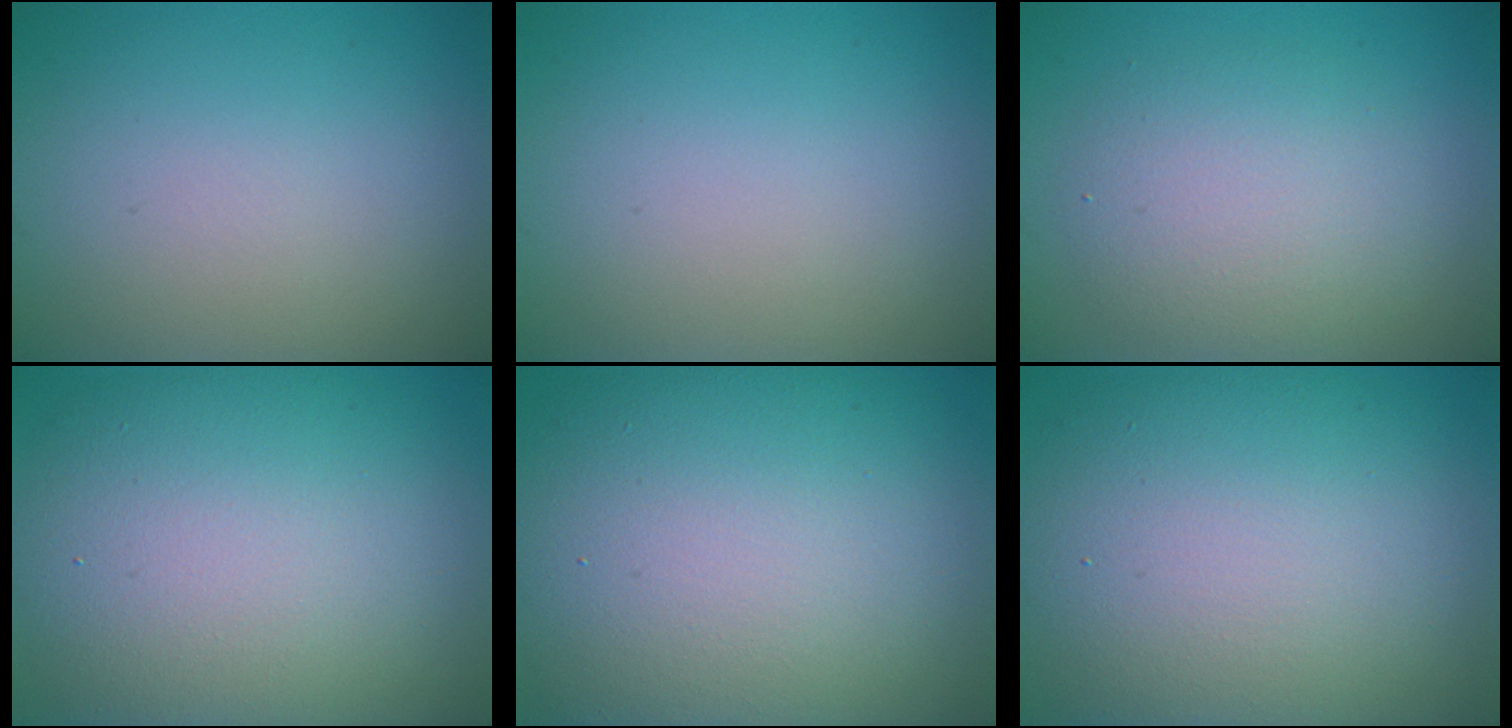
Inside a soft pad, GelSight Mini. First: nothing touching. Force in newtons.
{"total": 0.0}
{"total": 4.5, "press": 4.5, "slide": 0.3}
{"total": 13.4, "press": 13.3, "slide": 0.8}
{"total": 15.6, "press": 15.6, "slide": 0.7}
{"total": 13.1, "press": 13.1, "slide": 0.6}